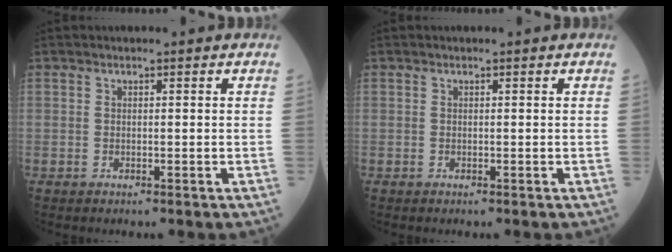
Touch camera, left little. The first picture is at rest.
{"total": 0.0}